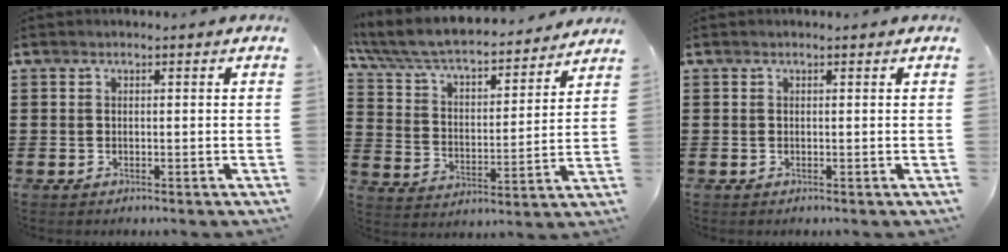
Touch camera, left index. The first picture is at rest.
{"total": 6.5, "force": [5.9, 0.8, 2.6], "torque": [-0.077, -0.046, 0.096]}
{"total": 0.0}